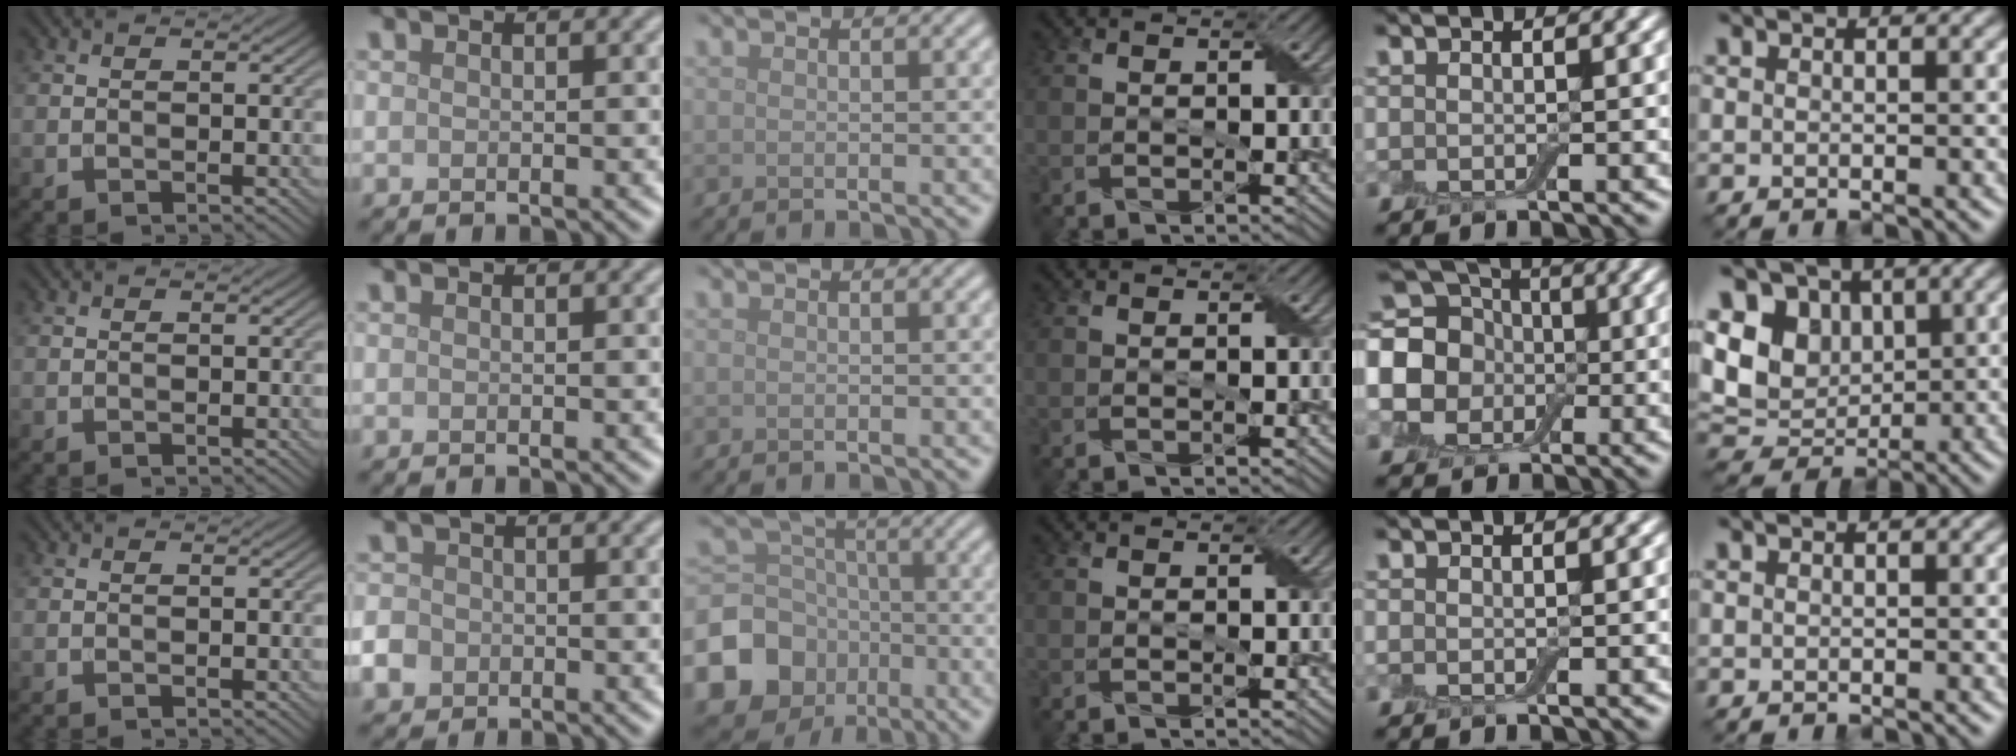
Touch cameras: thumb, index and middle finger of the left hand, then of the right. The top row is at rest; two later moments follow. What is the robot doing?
{"motion": "fold", "object": "aluminum foil"}